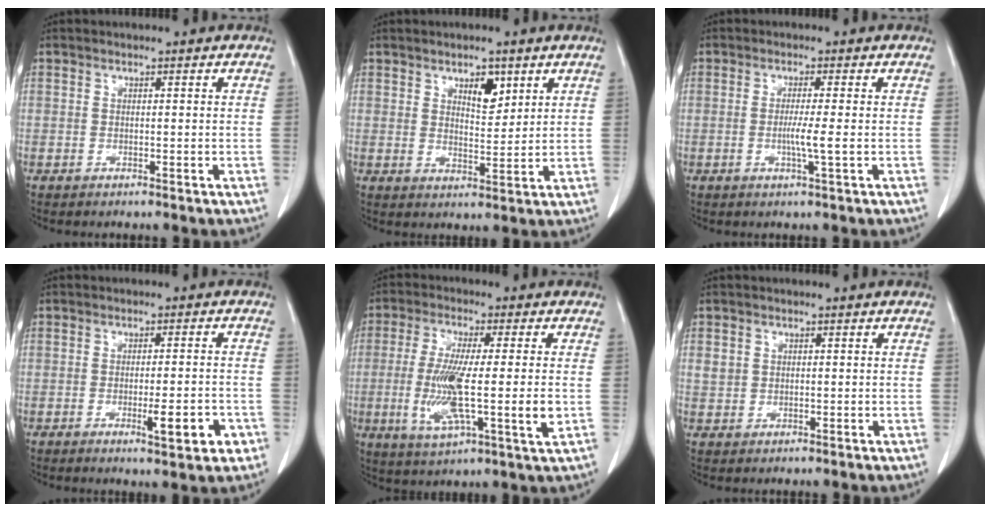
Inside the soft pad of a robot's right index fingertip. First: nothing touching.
{"total": 4.4, "force": [2.5, 1.9, 3.1], "torque": [-0.047, -0.005, 0.042]}
{"total": 3.2, "force": [-0.5, -0.6, 3.1], "torque": [-0.059, -0.006, -0.010]}
{"total": 5.8, "force": [-2.4, 1.0, 5.2], "torque": [-0.070, -0.003, -0.027]}
{"total": 12.8, "force": [-1.6, 1.4, 12.6], "torque": [-0.242, -0.019, -0.030]}
{"total": 2.1, "force": [0.5, 1.8, 0.8], "torque": [-0.017, 0.010, 0.014]}